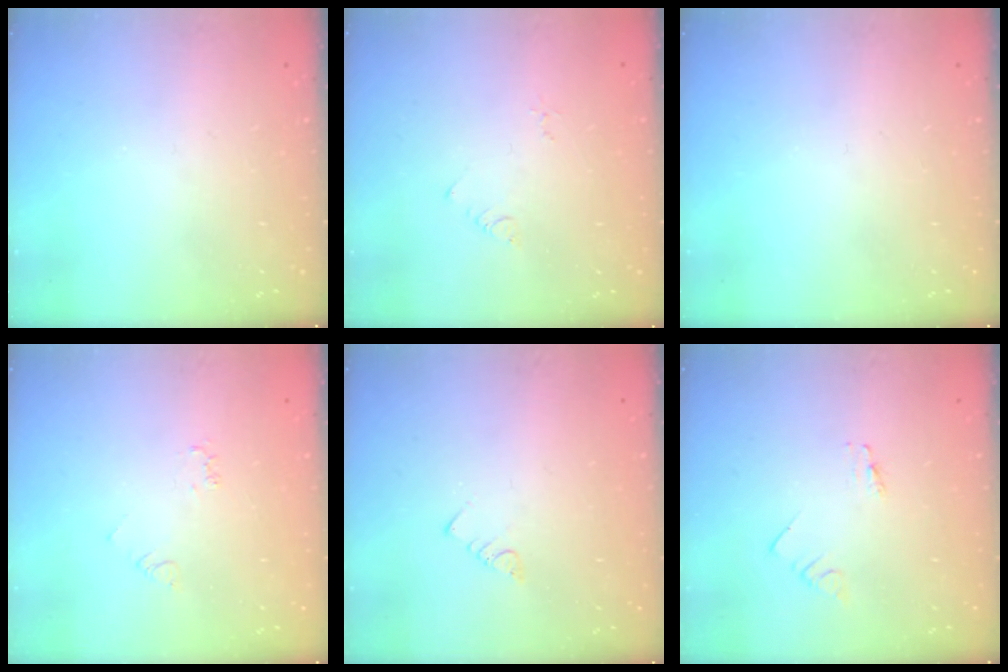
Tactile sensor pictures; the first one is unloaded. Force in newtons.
{"total": 1.4, "press": 1.3, "slide": 0.3}
{"total": 0.0}
{"total": 2.3, "press": 2.3, "slide": 0.4}
{"total": 2.7, "press": 2.7, "slide": 0.5}
{"total": 0.0}